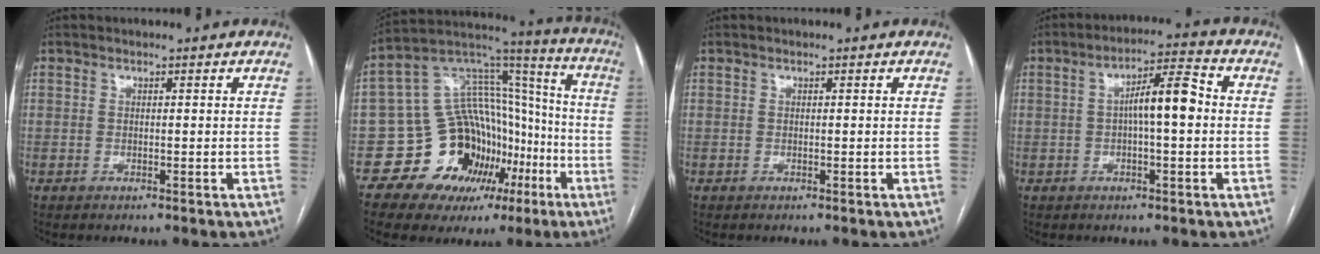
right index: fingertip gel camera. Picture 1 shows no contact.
{"total": 18.7, "force": [-7.7, 13.8, 10.0], "torque": [-0.142, 0.083, -0.115]}
{"total": 0.0}
{"total": 7.5, "force": [0.1, 1.4, 7.4], "torque": [-0.127, 0.023, -0.001]}